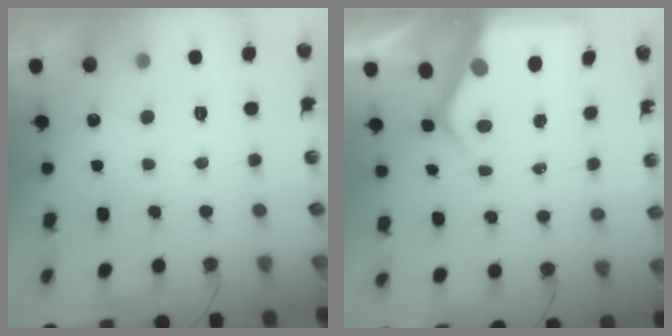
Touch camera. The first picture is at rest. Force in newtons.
{"total": 6.2, "press": 6.2, "slide": 0.6}